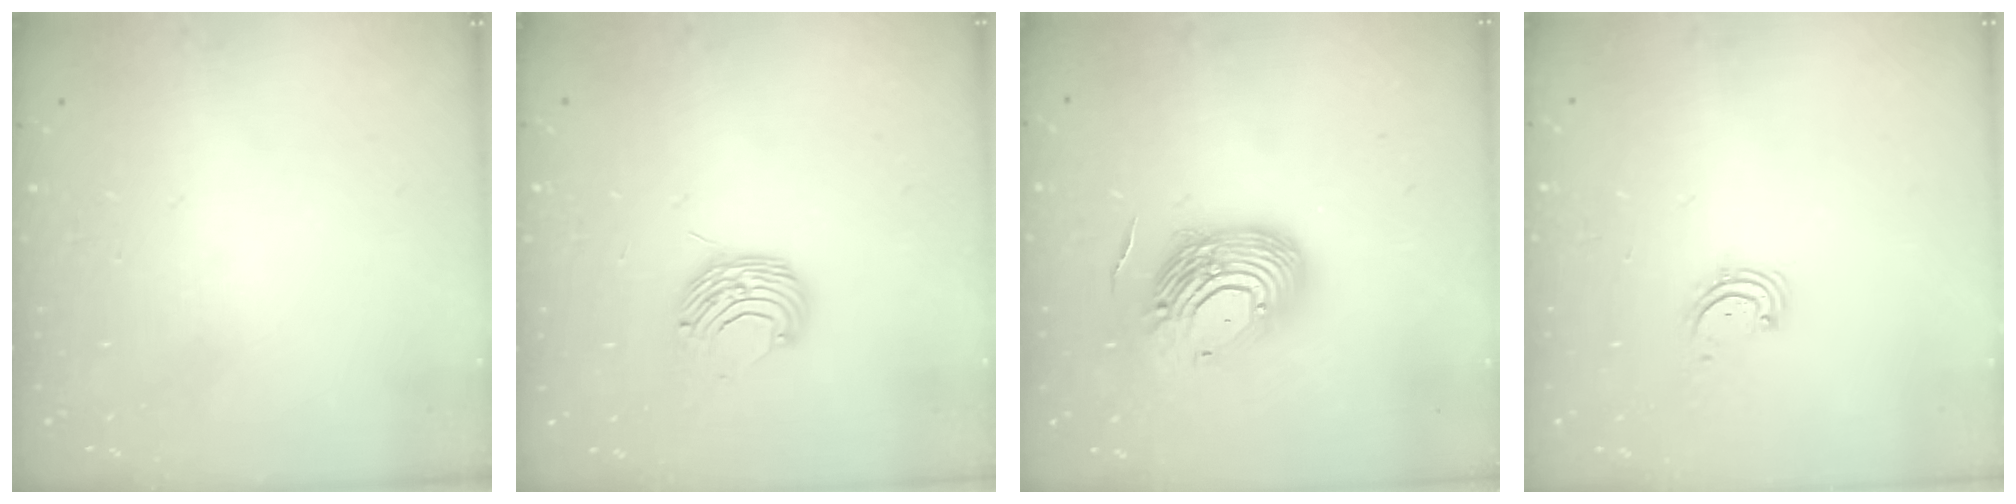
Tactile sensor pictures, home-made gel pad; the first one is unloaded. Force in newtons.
{"total": 8.5, "press": 8.5, "slide": 0.6}
{"total": 16.3, "press": 16.2, "slide": 2.1}
{"total": 2.1, "press": 2.1, "slide": 0.3}